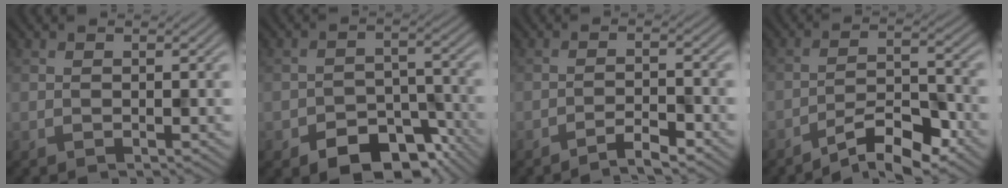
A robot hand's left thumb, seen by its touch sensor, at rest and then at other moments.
{"total": 8.0, "force": [-5.2, 4.6, 3.9], "torque": [-0.055, -0.019, -0.085]}
{"total": 3.0, "force": [-2.5, 0.3, 1.7], "torque": [-0.028, 0.007, -0.050]}
{"total": 7.1, "force": [-5.4, 1.7, 4.3], "torque": [-0.071, 0.009, -0.100]}